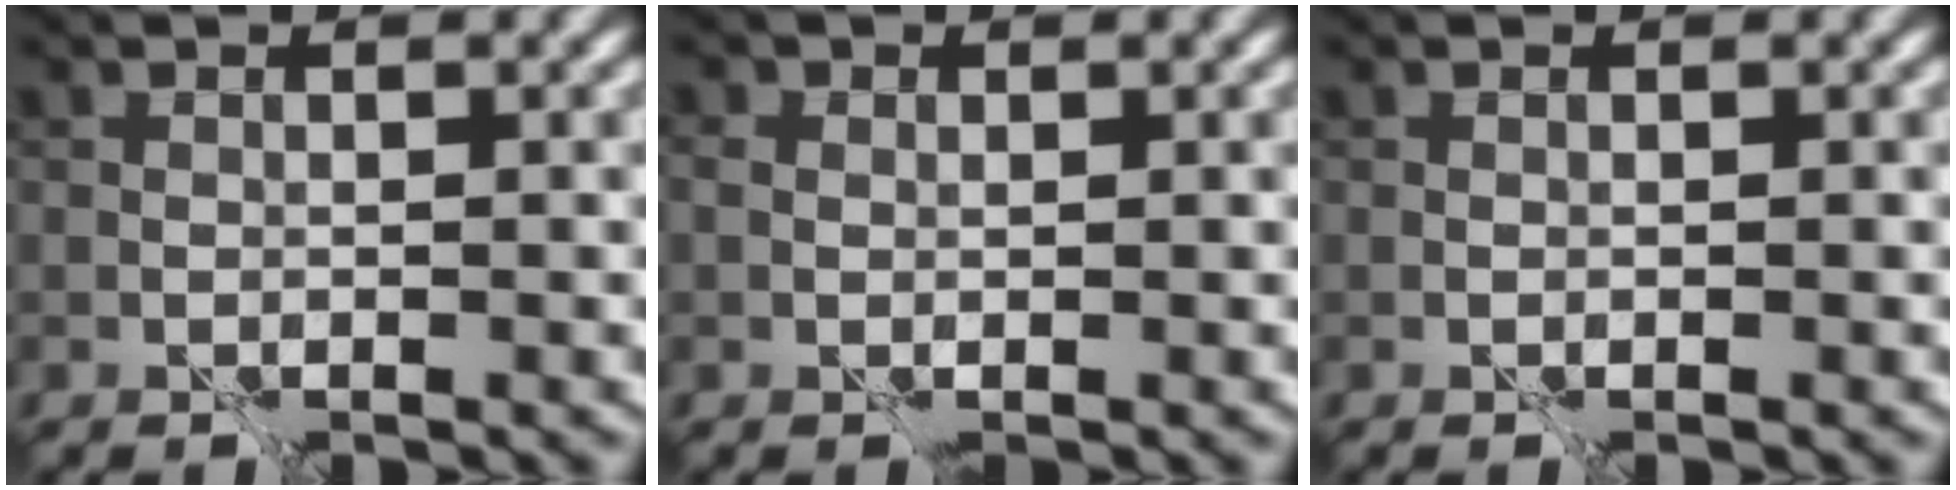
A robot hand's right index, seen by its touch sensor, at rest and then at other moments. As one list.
[{"total": 1.0, "force": [0.2, 0.8, 0.5], "torque": [-0.008, 0.003, 0.000]}, {"total": 0.0}]